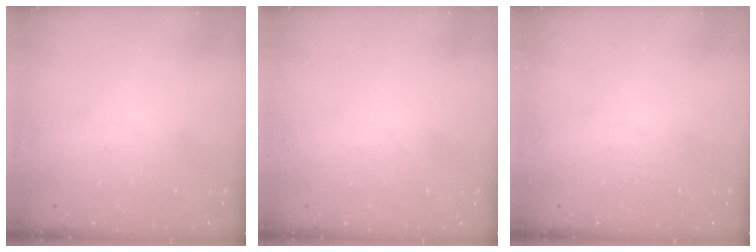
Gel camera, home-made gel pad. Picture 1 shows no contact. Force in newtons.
{"total": 1.1, "press": 1.1, "slide": 0.1}
{"total": 0.0}